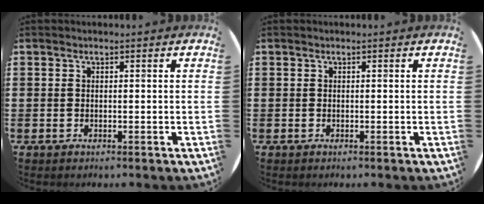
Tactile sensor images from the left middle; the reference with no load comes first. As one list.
[{"total": 0.0}]